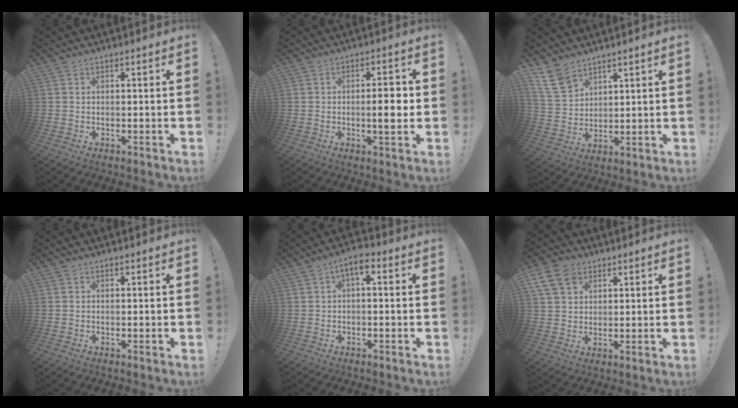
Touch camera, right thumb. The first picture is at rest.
{"total": 6.4, "force": [-0.5, 1.7, 6.2], "torque": [-0.089, -0.002, -0.012]}
{"total": 10.5, "force": [7.4, 6.2, 4.0], "torque": [-0.080, -0.036, 0.151]}
{"total": 0.0}
{"total": 4.4, "force": [0.5, 1.6, 4.1], "torque": [-0.069, -0.001, 0.006]}
{"total": 9.6, "force": [4.9, 6.8, 4.6], "torque": [-0.080, -0.012, 0.101]}